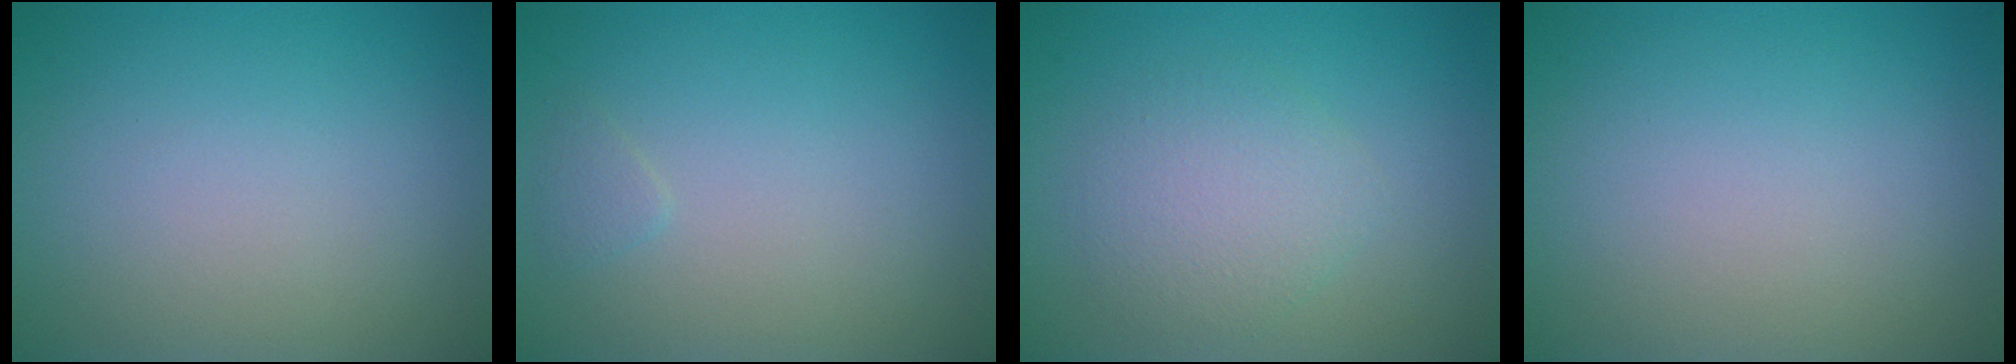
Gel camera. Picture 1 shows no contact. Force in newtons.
{"total": 0.6, "press": 0.6, "slide": 0.0}
{"total": 3.0, "press": 3.0, "slide": 0.1}
{"total": 0.0}